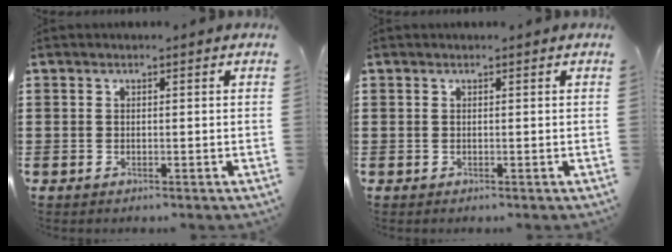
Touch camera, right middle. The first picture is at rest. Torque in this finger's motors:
{"motor_torque": [0.83, -0.87, 0.05, -0.01]}